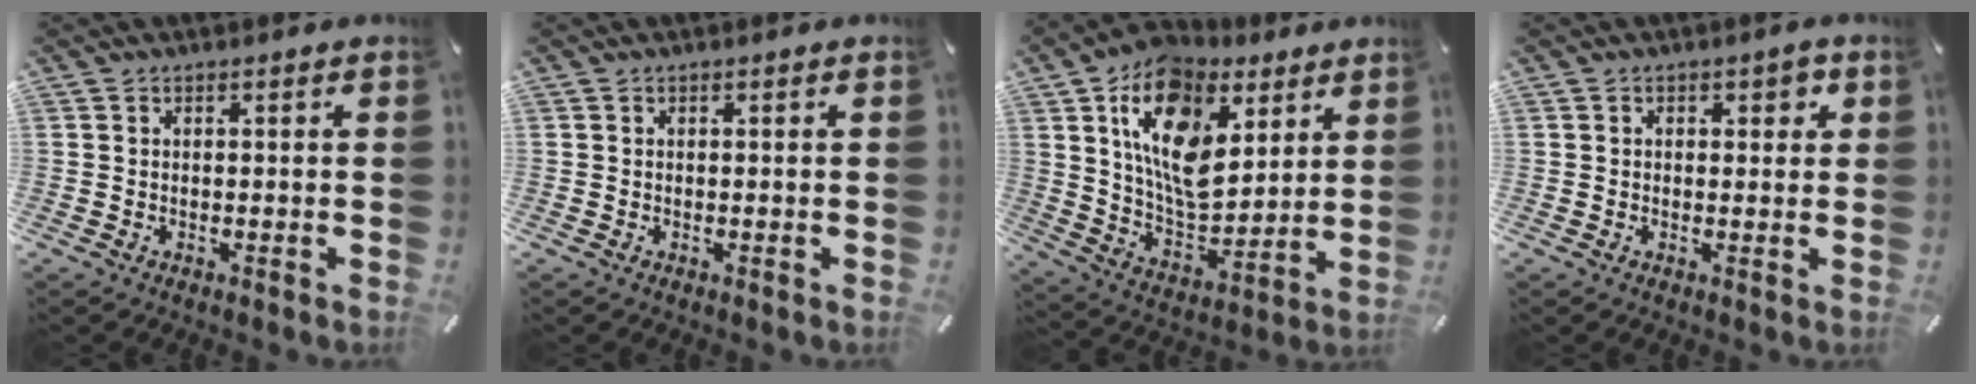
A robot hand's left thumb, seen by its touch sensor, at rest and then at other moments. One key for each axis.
{"total": 0.0}
{"total": 17.9, "fx": 8.0, "fy": 11.3, "fz": 11.2, "tx": -0.205, "ty": -0.037, "tz": 0.146}
{"total": 1.9, "fx": 0.6, "fy": 1.3, "fz": 1.3, "tx": -0.010, "ty": 0.001, "tz": 0.005}